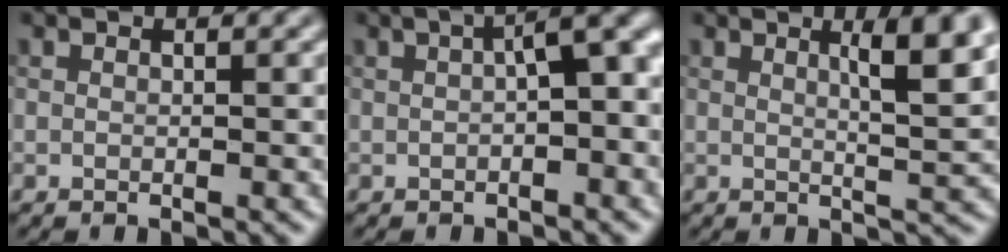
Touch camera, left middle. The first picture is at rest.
{"total": 4.9, "force": [0.4, 1.4, 4.7], "torque": [-0.056, 0.015, 0.004]}
{"total": 5.4, "force": [2.0, 1.2, 4.9], "torque": [-0.057, 0.003, 0.028]}